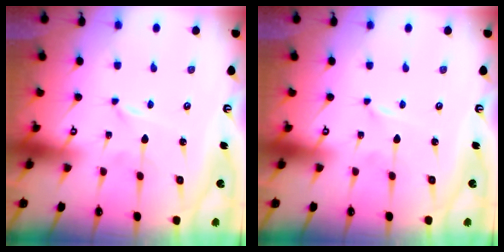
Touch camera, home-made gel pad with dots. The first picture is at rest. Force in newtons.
{"total": 0.0}